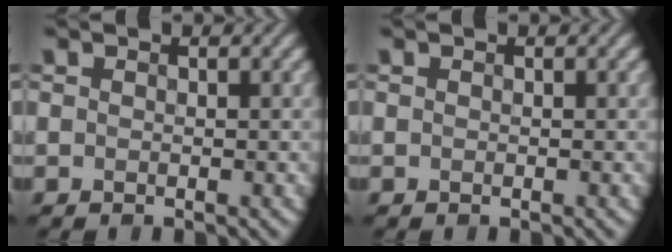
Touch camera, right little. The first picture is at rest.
{"total": 0.0}